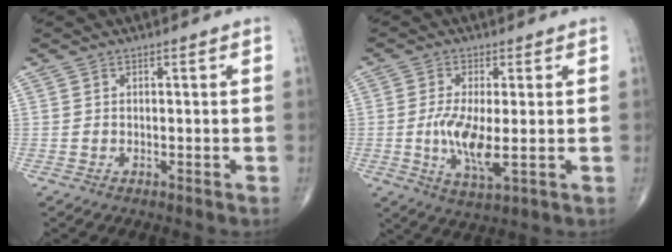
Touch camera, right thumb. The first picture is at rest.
{"total": 8.3, "force": [-0.8, 2.6, 7.8], "torque": [-0.160, -0.019, -0.012]}